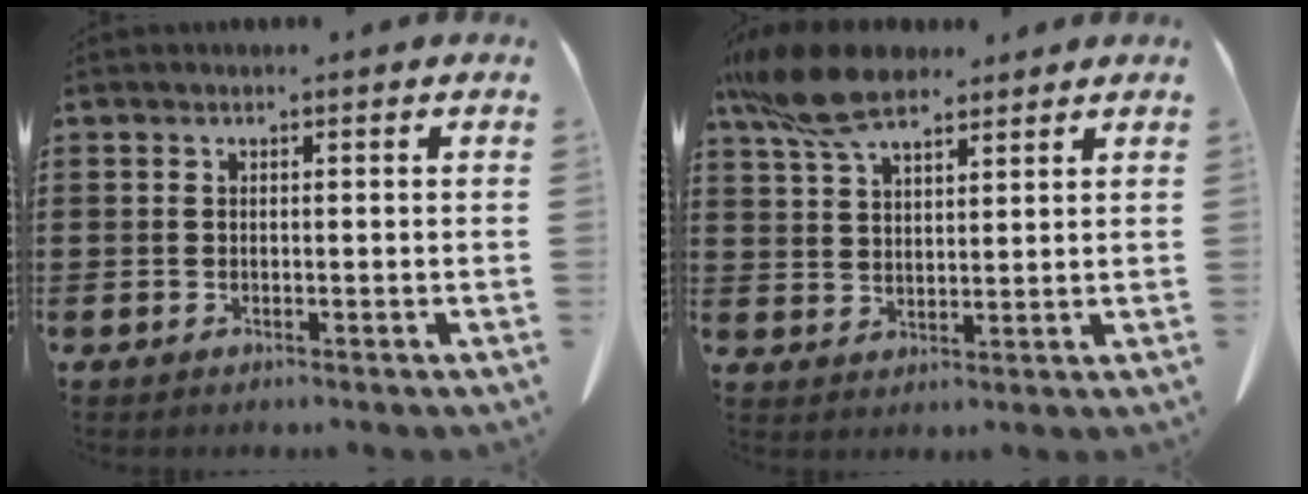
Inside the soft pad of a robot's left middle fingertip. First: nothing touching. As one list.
[{"total": 10.1, "force": [7.5, 3.5, 5.8], "torque": [-0.140, -0.010, 0.141]}]